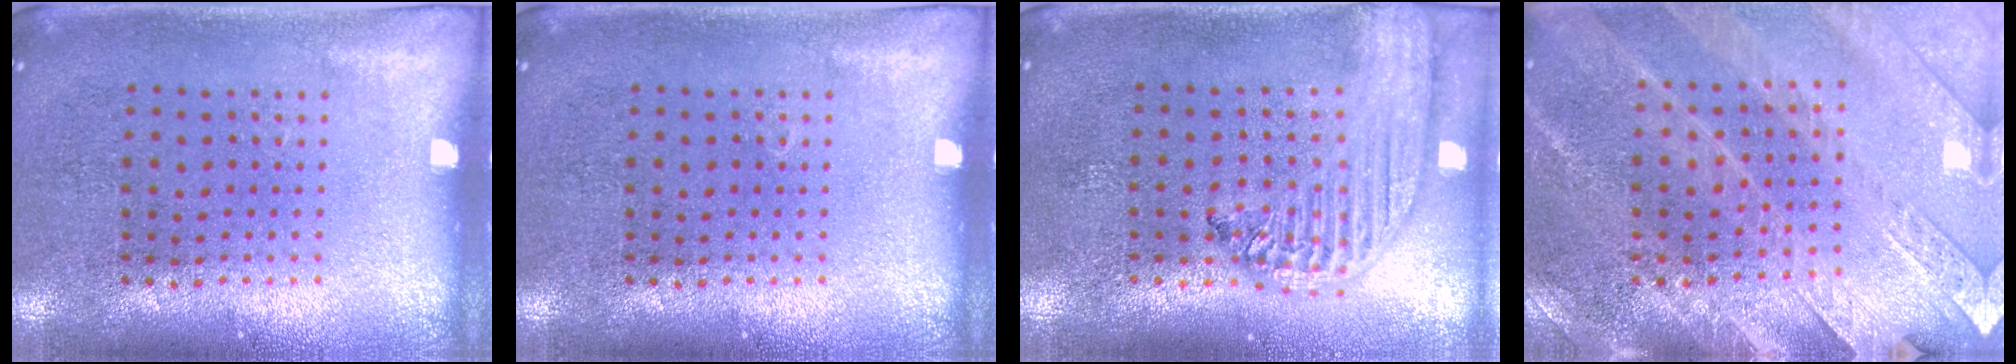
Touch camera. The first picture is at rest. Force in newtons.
{"total": 0.0}
{"total": 2.3, "press": 2.0, "slide": 1.2}
{"total": 2.8, "press": 2.7, "slide": 0.6}